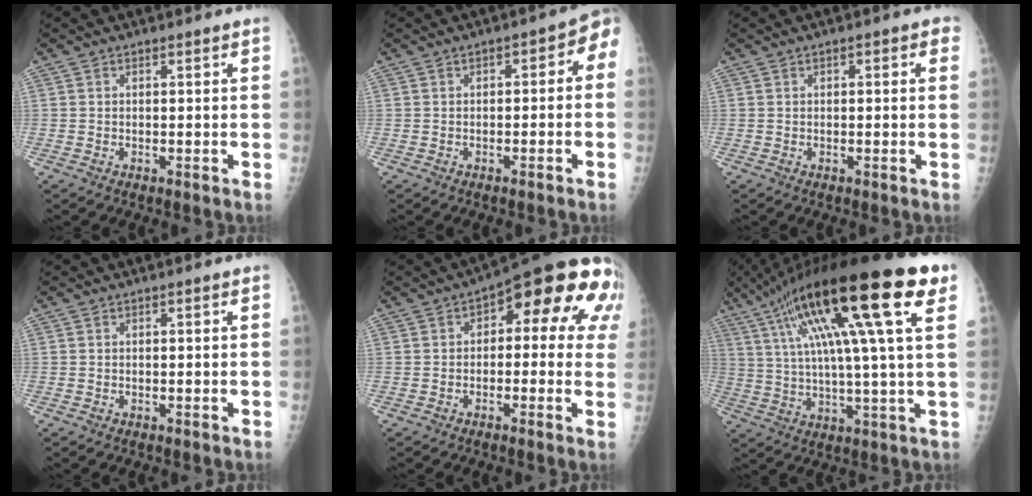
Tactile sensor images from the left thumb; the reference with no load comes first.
{"total": 4.5, "force": [-1.2, 2.7, 3.4], "torque": [-0.020, 0.031, -0.024]}
{"total": 2.4, "force": [0.8, 1.1, 1.9], "torque": [-0.017, 0.005, 0.005]}
{"total": 0.0}
{"total": 16.6, "force": [4.6, 8.0, 13.8], "torque": [-0.120, 0.017, 0.038]}
{"total": 25.3, "force": [11.4, 3.1, 22.3], "torque": [-0.396, 0.008, 0.184]}